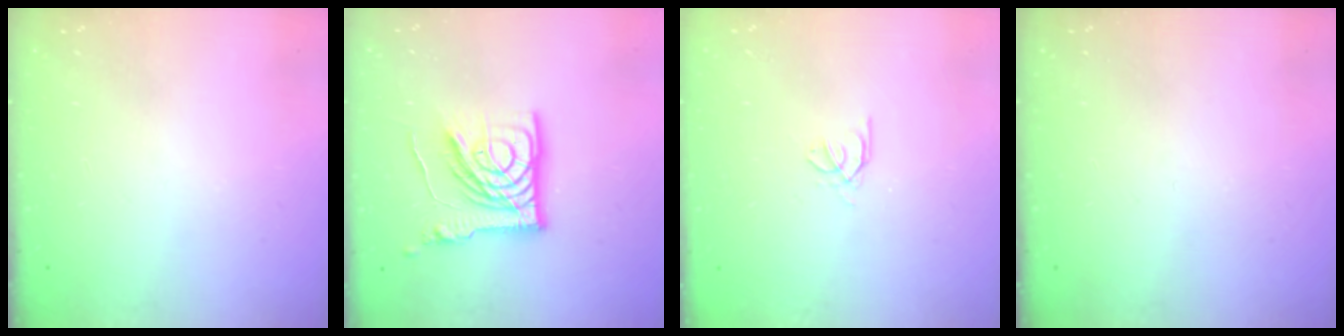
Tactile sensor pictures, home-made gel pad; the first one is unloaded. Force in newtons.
{"total": 15.2, "press": 15.1, "slide": 1.4}
{"total": 0.6, "press": 0.4, "slide": 0.3}
{"total": 0.0}